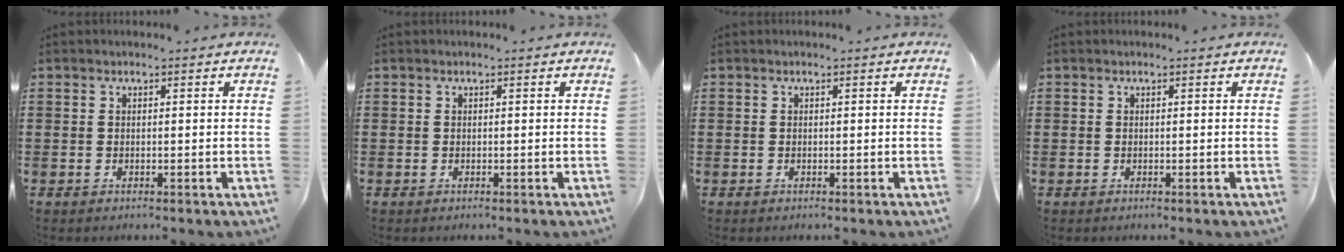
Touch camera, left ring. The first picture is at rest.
{"total": 0.0}
{"total": 0.0}
{"total": 0.0}